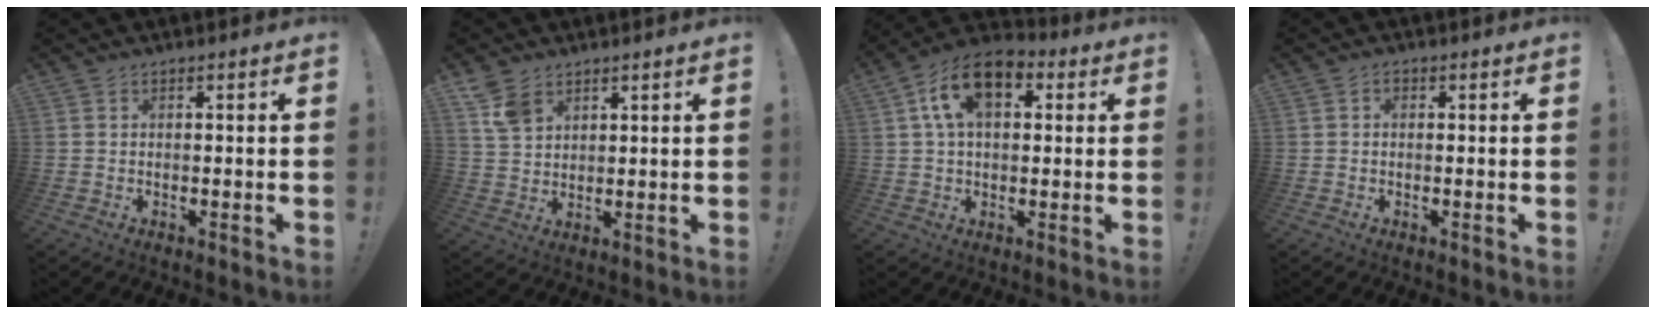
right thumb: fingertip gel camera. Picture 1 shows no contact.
{"total": 6.9, "force": [4.5, 4.1, 3.3], "torque": [-0.057, -0.017, 0.089]}
{"total": 13.5, "force": [5.1, 7.7, 9.8], "torque": [-0.180, 0.005, 0.094]}
{"total": 0.9, "force": [-0.2, 0.7, 0.5], "torque": [-0.015, 0.006, -0.004]}